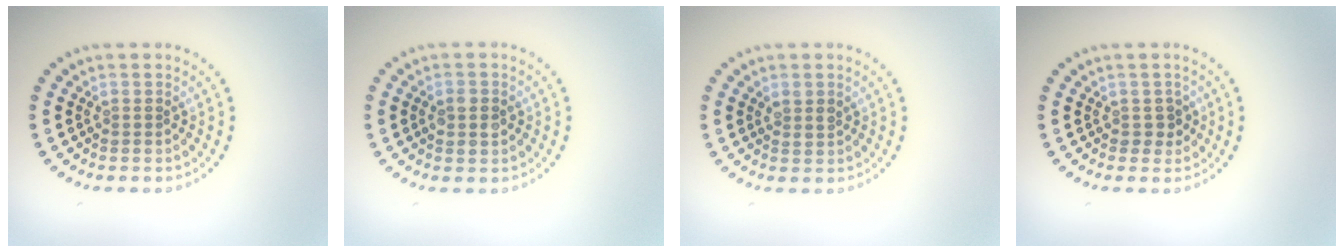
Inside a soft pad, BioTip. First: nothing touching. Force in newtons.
{"total": 2.0, "press": 2.0, "slide": 0.2}
{"total": 1.0, "press": 0.9, "slide": 0.5}
{"total": 1.3, "press": 1.1, "slide": 0.7}